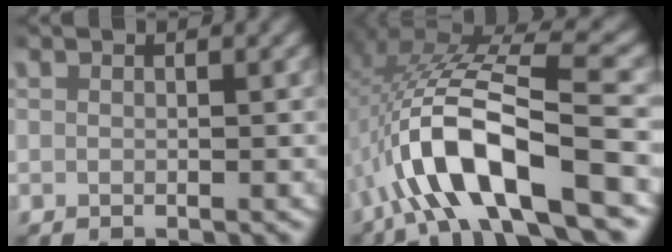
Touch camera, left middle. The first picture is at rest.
{"total": 8.9, "force": [-1.8, 3.1, 8.2], "torque": [-0.171, 0.001, -0.025]}